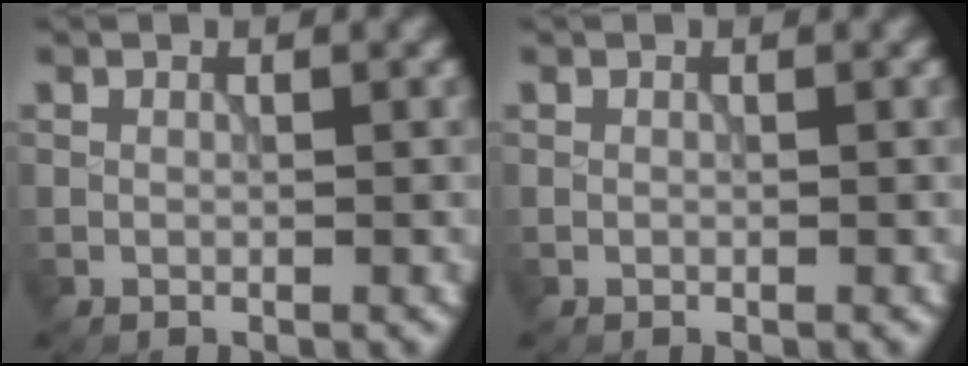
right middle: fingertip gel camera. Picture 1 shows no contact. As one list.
[{"total": 0.0}]